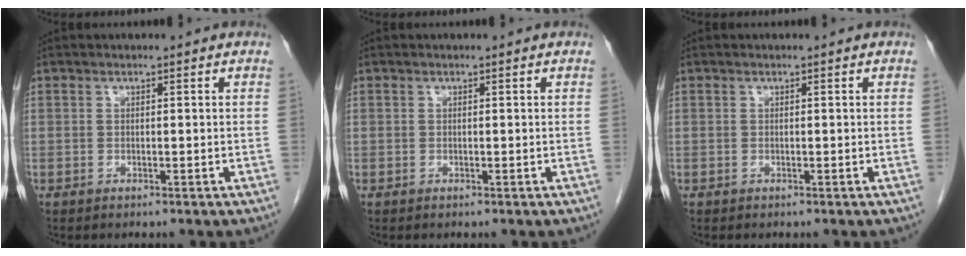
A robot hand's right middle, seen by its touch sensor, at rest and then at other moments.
{"total": 0.0}
{"total": 0.0}